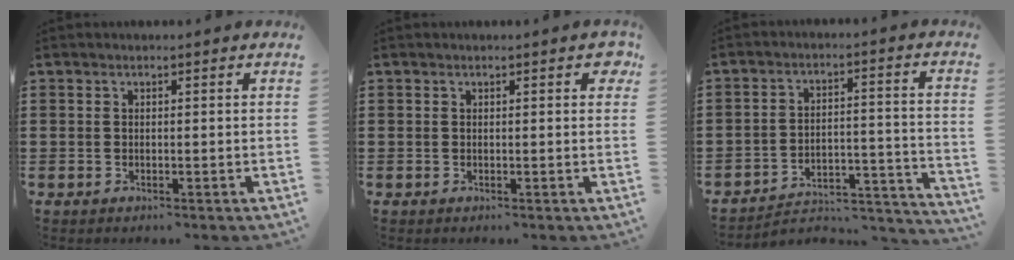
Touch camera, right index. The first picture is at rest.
{"total": 0.8, "force": [0.2, 0.5, 0.6], "torque": [-0.004, 0.004, 0.001]}
{"total": 3.6, "force": [-3.1, 1.4, 1.0], "torque": [-0.026, 0.000, -0.071]}